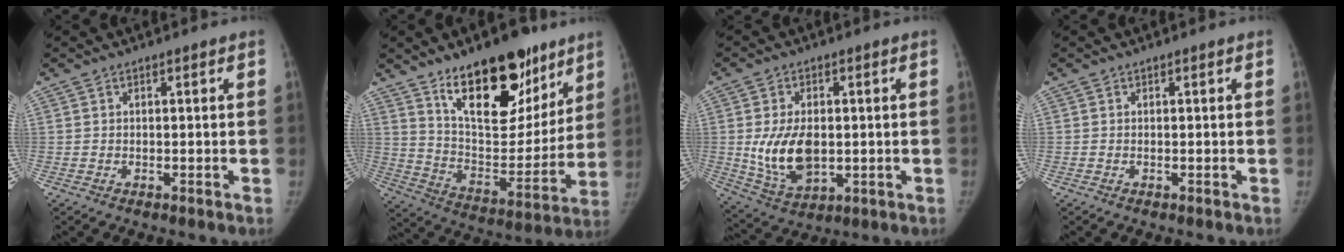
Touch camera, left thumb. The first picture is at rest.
{"total": 23.3, "force": [14.4, 10.8, 14.8], "torque": [-0.168, -0.071, 0.238]}
{"total": 11.4, "force": [-0.1, 7.0, 8.9], "torque": [-0.152, -0.009, 0.013]}
{"total": 0.0}